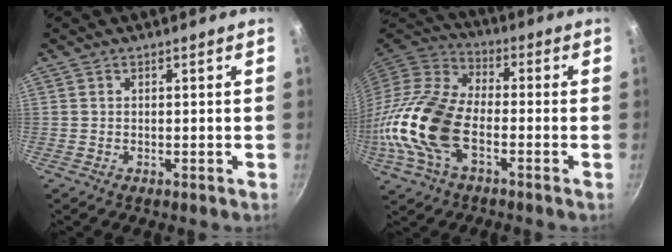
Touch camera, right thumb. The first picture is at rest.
{"total": 17.8, "force": [-4.8, 9.7, 14.1], "torque": [-0.279, 0.031, -0.111]}